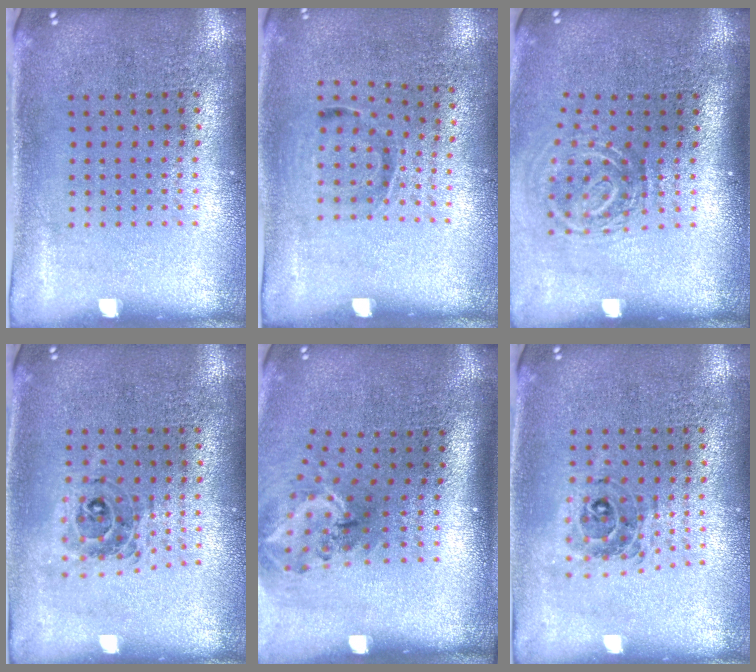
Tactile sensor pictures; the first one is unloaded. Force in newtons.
{"total": 0.9, "press": 0.7, "slide": 0.6}
{"total": 1.9, "press": 1.2, "slide": 1.5}
{"total": 0.7, "press": 0.7, "slide": 0.0}
{"total": 1.9, "press": 1.3, "slide": 1.5}
{"total": 0.8, "press": 0.8, "slide": 0.2}